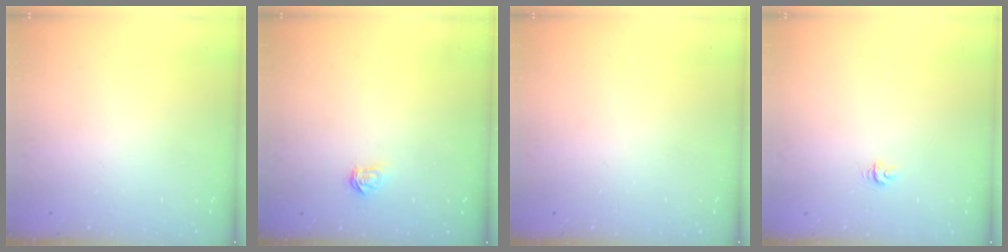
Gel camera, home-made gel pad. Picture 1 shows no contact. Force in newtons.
{"total": 3.0, "press": 3.0, "slide": 0.3}
{"total": 0.0}
{"total": 4.0, "press": 4.0, "slide": 0.4}